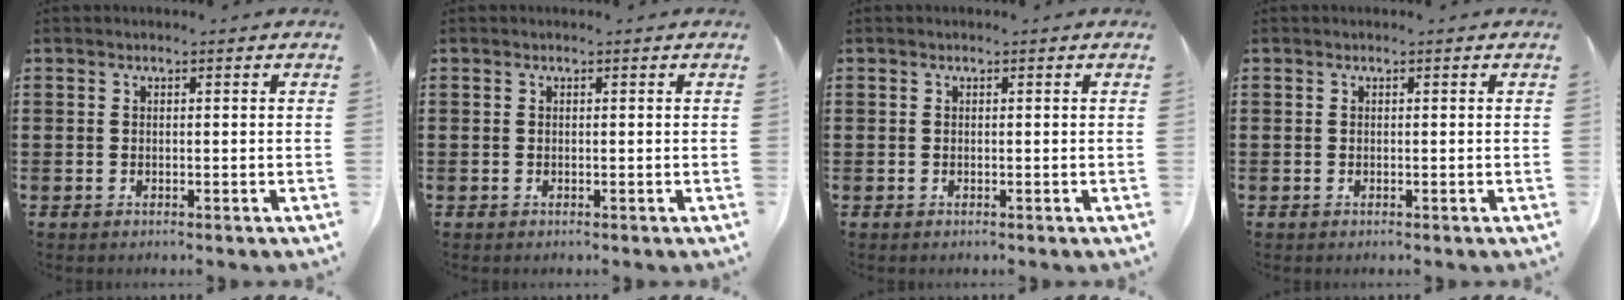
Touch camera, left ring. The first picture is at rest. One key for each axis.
{"total": 0.0}
{"total": 0.0}
{"total": 0.0}